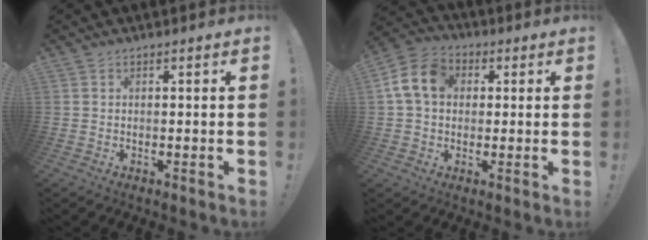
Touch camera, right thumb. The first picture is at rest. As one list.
[{"total": 11.7, "force": [2.3, 8.8, 7.4], "torque": [-0.140, 0.017, 0.050]}]